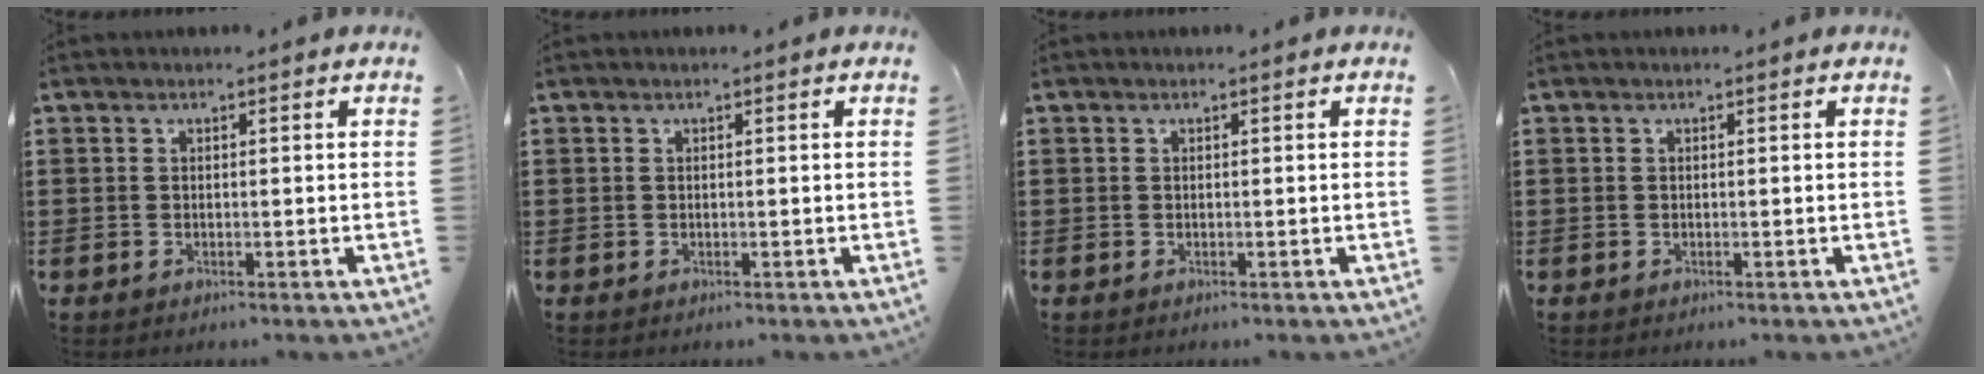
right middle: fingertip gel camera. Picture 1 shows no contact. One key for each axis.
{"total": 0.0}
{"total": 0.0}
{"total": 0.0}